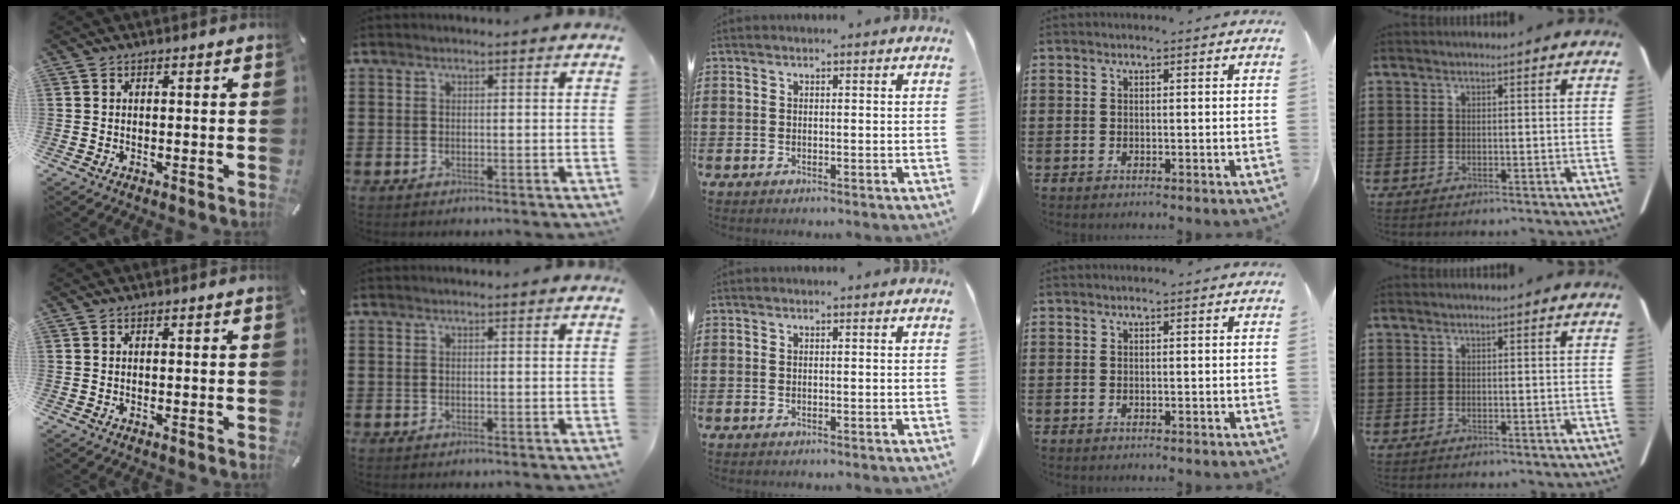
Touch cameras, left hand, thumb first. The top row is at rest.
{}